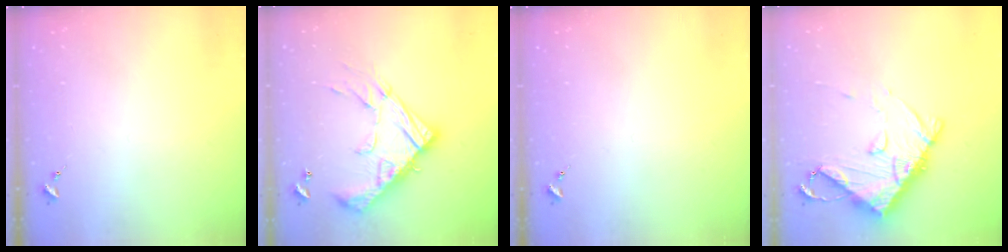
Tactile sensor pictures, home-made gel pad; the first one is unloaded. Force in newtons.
{"total": 20.3, "press": 20.3, "slide": 1.7}
{"total": 0.0}
{"total": 13.5, "press": 13.4, "slide": 1.5}